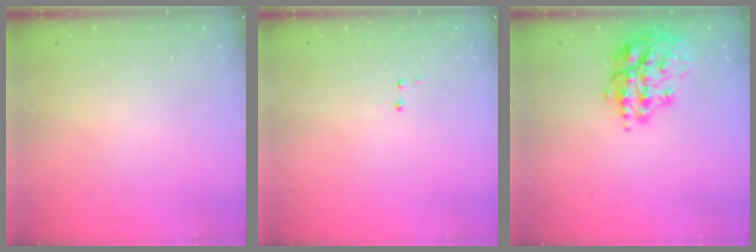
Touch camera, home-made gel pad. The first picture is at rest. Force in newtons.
{"total": 2.9, "press": 2.8, "slide": 0.7}
{"total": 16.4, "press": 16.4, "slide": 0.6}